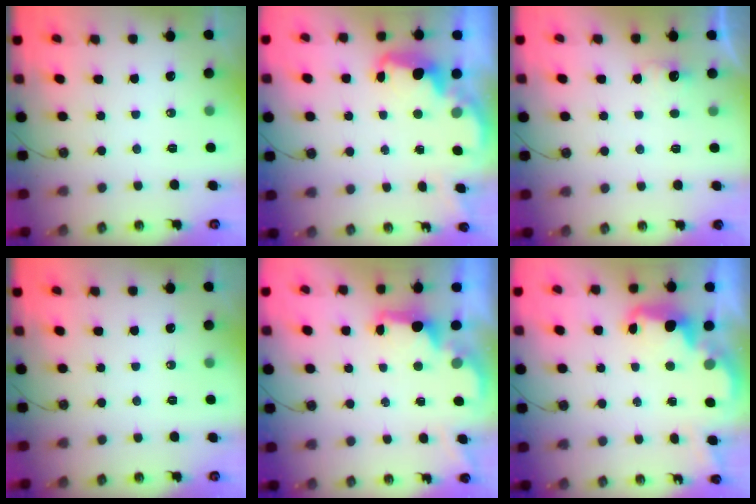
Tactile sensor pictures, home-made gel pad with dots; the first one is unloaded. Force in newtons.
{"total": 2.6, "press": 2.5, "slide": 0.5}
{"total": 2.6, "press": 2.4, "slide": 0.8}
{"total": 0.0}
{"total": 2.1, "press": 2.0, "slide": 0.8}
{"total": 2.7, "press": 2.6, "slide": 0.7}